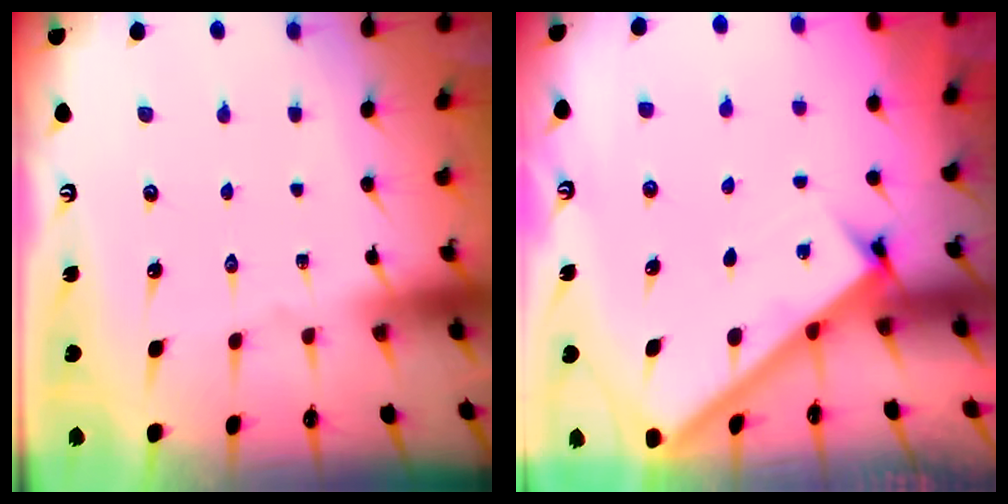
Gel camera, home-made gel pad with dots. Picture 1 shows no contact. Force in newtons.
{"total": 2.6, "press": 2.6, "slide": 0.3}